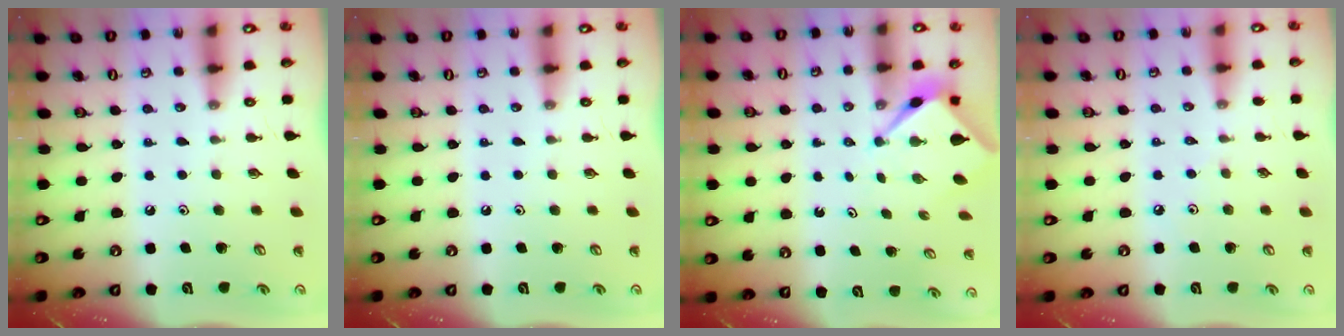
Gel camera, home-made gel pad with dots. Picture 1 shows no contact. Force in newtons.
{"total": 0.0}
{"total": 2.7, "press": 2.7, "slide": 0.1}
{"total": 2.3, "press": 2.3, "slide": 0.4}